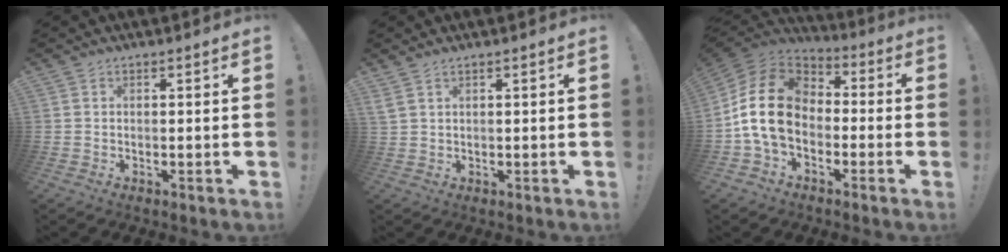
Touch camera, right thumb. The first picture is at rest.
{"total": 2.3, "force": [1.5, 0.5, 1.6], "torque": [-0.032, 0.000, 0.029]}
{"total": 17.9, "force": [-0.8, 12.4, 12.9], "torque": [-0.245, 0.024, -0.006]}